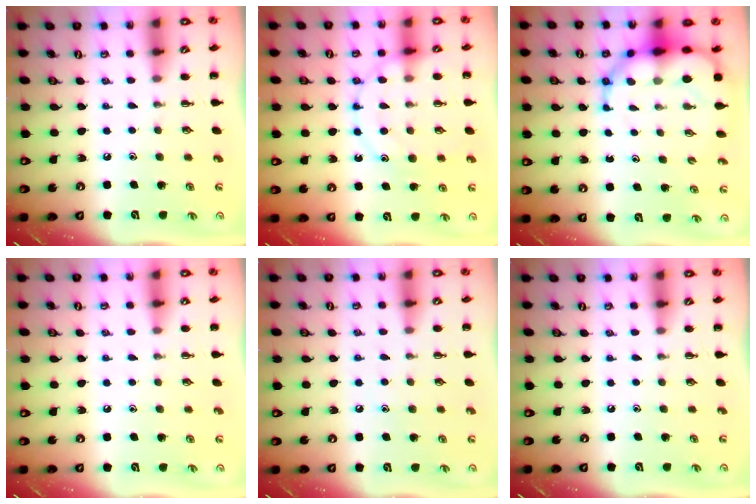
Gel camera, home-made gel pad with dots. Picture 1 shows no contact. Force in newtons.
{"total": 15.1, "press": 15.0, "slide": 1.4}
{"total": 10.6, "press": 10.2, "slide": 3.0}
{"total": 4.0, "press": 3.8, "slide": 1.5}
{"total": 5.6, "press": 5.4, "slide": 1.4}
{"total": 0.0}